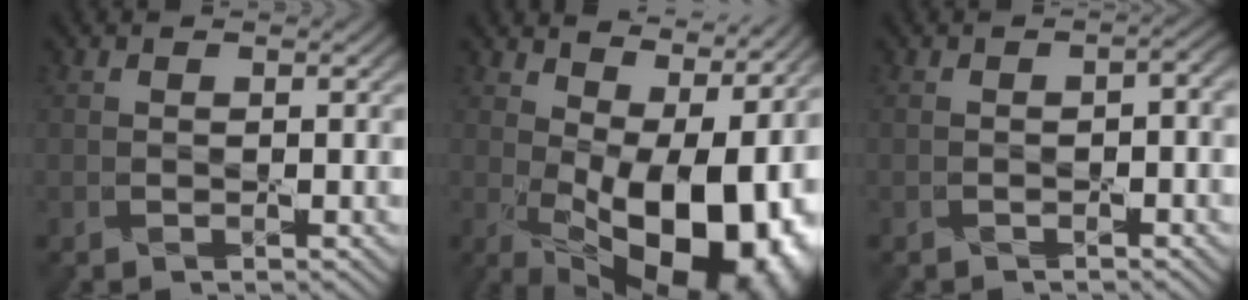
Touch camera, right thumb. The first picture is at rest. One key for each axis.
{"total": 18.3, "fx": 0.7, "fy": 9.7, "fz": 15.5, "tx": -0.180, "ty": -0.012, "tz": 0.035}
{"total": 2.3, "fx": -0.7, "fy": 0.8, "fz": 2.1, "tx": -0.035, "ty": -0.005, "tz": -0.010}